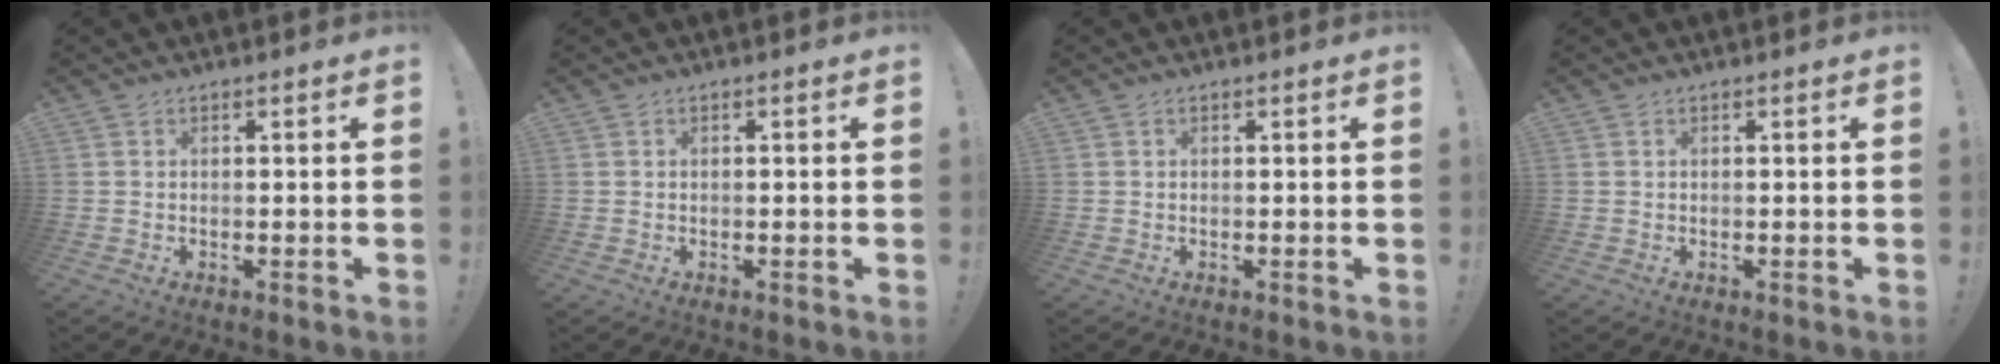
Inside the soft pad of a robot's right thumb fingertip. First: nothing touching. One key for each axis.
{"total": 0.0}
{"total": 0.0}
{"total": 0.0}